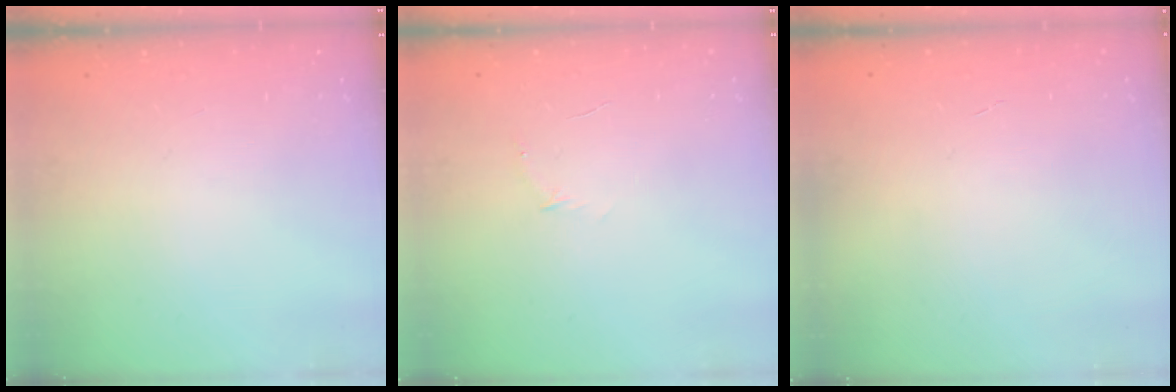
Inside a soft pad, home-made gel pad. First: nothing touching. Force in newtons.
{"total": 3.8, "press": 3.6, "slide": 1.1}
{"total": 0.0}